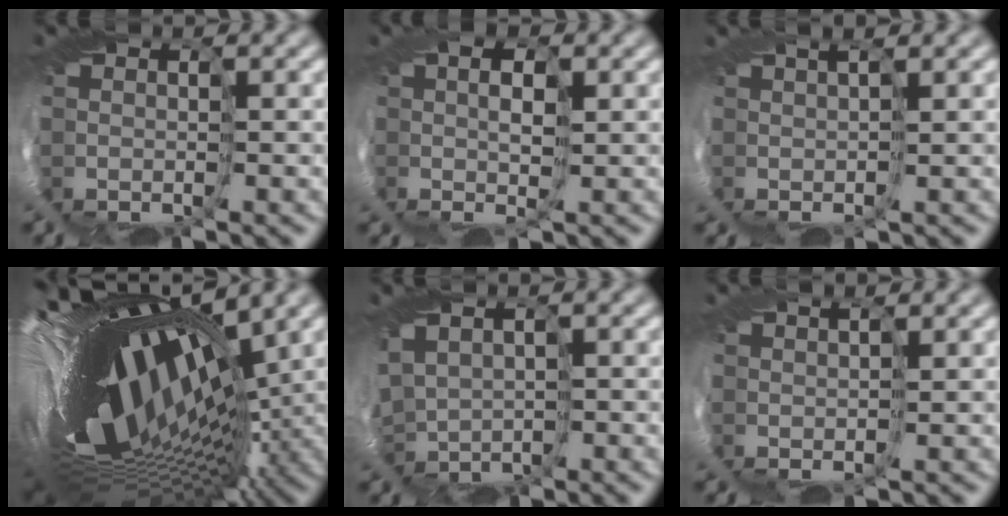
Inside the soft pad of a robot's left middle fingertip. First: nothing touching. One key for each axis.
{"total": 1.6, "fx": 0.5, "fy": -1.5, "fz": 0.3, "tx": 0.005, "ty": 0.011, "tz": -0.008}
{"total": 2.7, "fx": 1.1, "fy": -2.3, "fz": -0.8, "tx": 0.031, "ty": 0.023, "tz": -0.003}
{"total": 16.0, "fx": 2.1, "fy": 5.0, "fz": 15.1, "tx": -0.238, "ty": -0.007, "tz": 0.012}
{"total": 1.9, "fx": 0.0, "fy": 1.3, "fz": 1.4, "tx": -0.023, "ty": -0.007, "tz": -0.013}
{"total": 2.5, "fx": 1.7, "fy": -1.6, "fz": -0.7, "tx": 0.017, "ty": 0.020, "tz": 0.008}